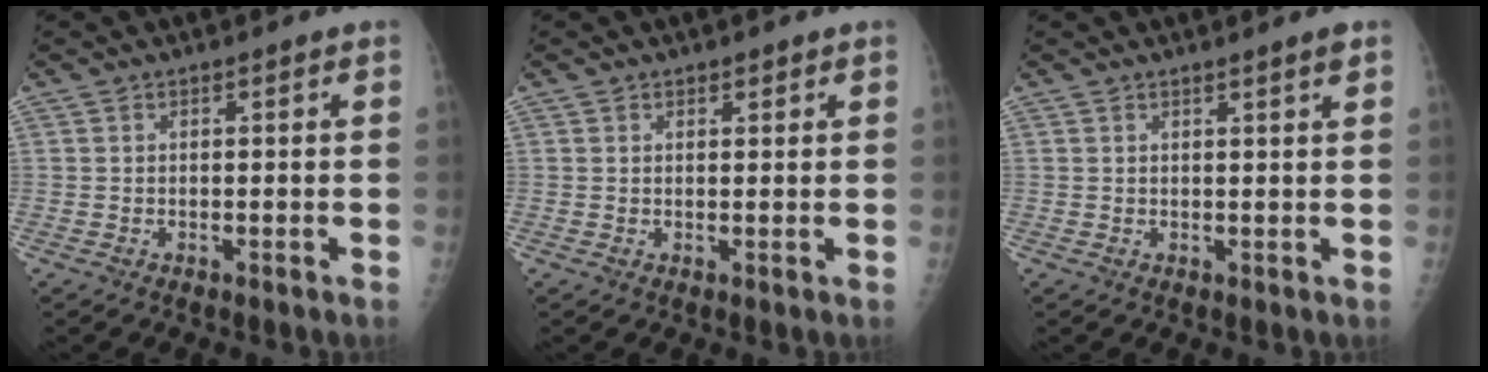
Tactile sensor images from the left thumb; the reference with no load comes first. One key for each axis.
{"total": 1.1, "fx": 0.8, "fy": 0.6, "fz": 0.4, "tx": 0.003, "ty": -0.005, "tz": 0.009}
{"total": 1.6, "fx": 1.1, "fy": -0.3, "fz": 1.1, "tx": -0.017, "ty": -0.009, "tz": 0.017}